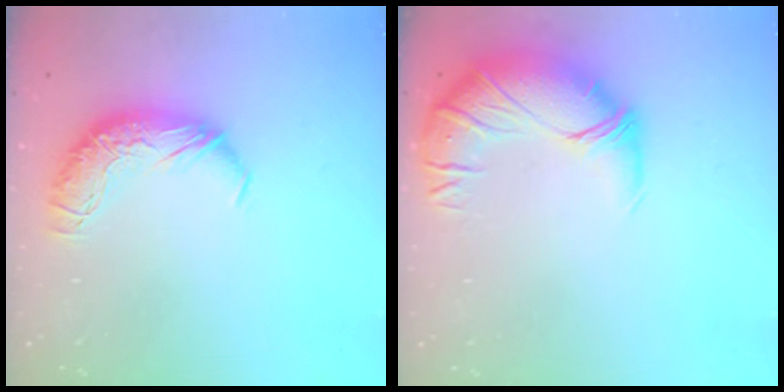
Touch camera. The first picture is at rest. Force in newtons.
{"total": 2.7, "press": 1.1, "slide": 2.5}